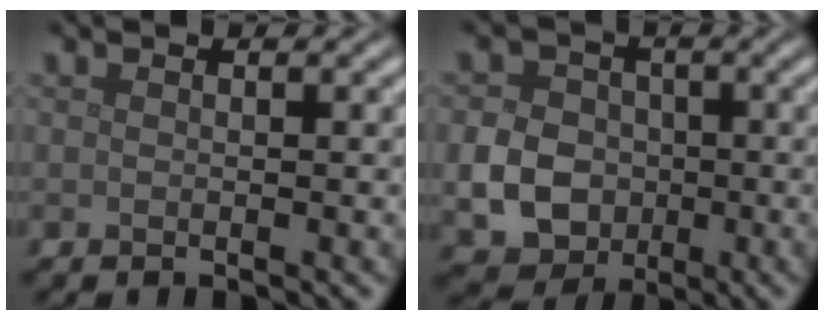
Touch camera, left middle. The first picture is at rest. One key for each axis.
{"total": 5.4, "fx": -1.1, "fy": 4.7, "fz": 2.5, "tx": -0.044, "ty": 0.000, "tz": -0.031}